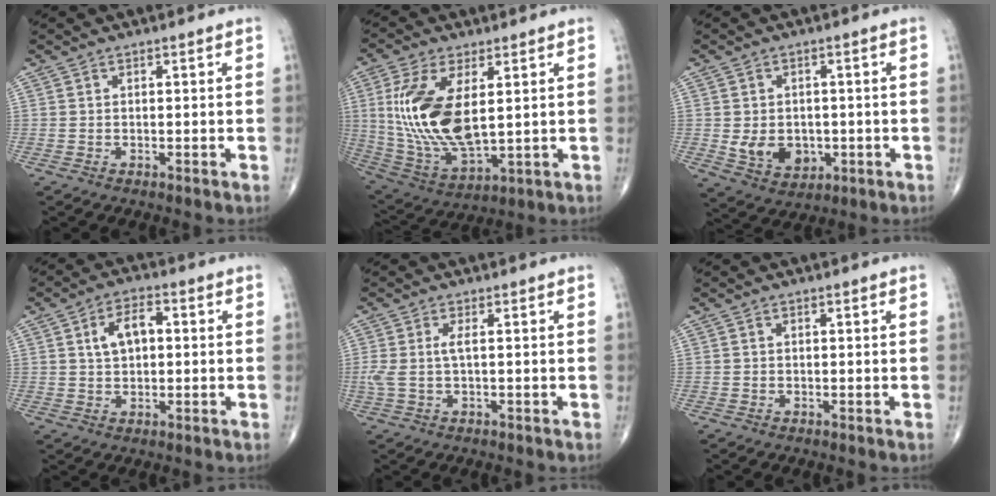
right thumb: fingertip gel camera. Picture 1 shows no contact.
{"total": 17.7, "force": [2.9, 8.3, 15.4], "torque": [-0.315, -0.019, 0.070]}
{"total": 7.5, "force": [-1.0, 5.8, 4.8], "torque": [-0.058, -0.001, 0.000]}
{"total": 6.5, "force": [1.2, 3.9, 5.1], "torque": [-0.081, 0.014, 0.016]}
{"total": 3.1, "force": [0.3, 0.8, 3.0], "torque": [-0.092, 0.008, 0.009]}
{"total": 0.0}